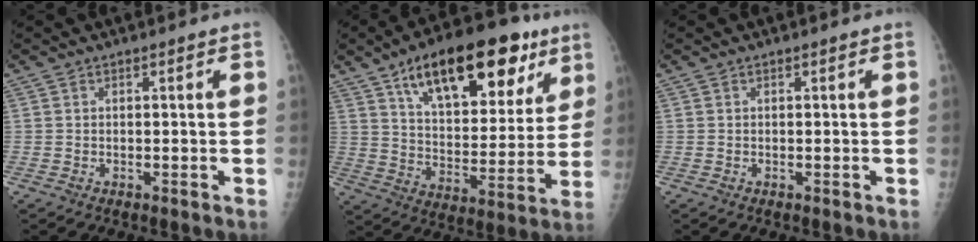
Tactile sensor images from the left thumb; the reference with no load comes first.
{"total": 24.4, "force": [13.5, 11.2, 16.9], "torque": [-0.215, -0.026, 0.213]}
{"total": 0.0}